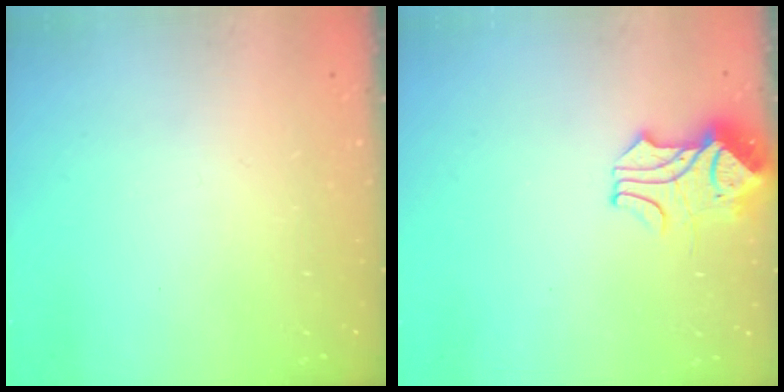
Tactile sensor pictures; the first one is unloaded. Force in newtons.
{"total": 1.7, "press": 1.3, "slide": 1.2}